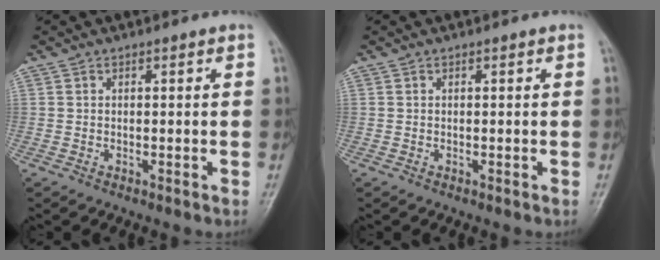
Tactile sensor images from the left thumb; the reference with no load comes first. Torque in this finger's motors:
{"motor_torque": [0.00, 0.00, 0.00, 0.00, 0.00]}